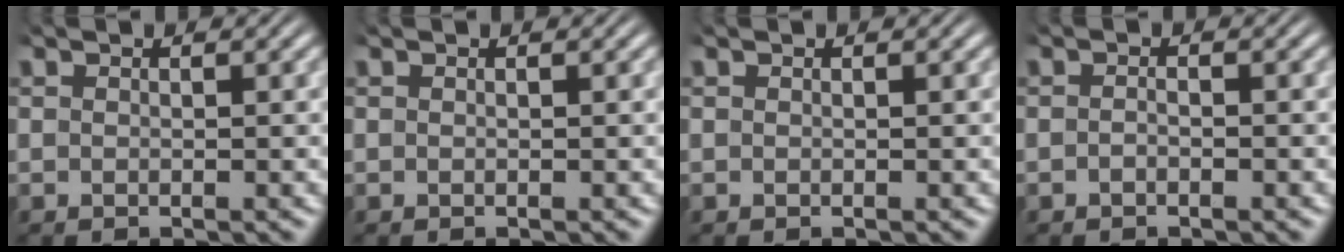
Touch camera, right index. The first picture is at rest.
{"total": 0.0}
{"total": 0.0}
{"total": 0.8, "force": [-0.7, 0.0, 0.3], "torque": [-0.007, -0.003, -0.013]}